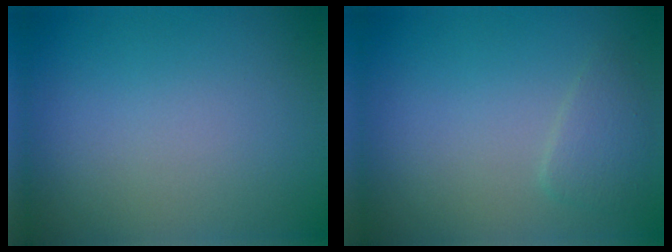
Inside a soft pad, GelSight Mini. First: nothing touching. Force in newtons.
{"total": 1.5, "press": 1.5, "slide": 0.1}